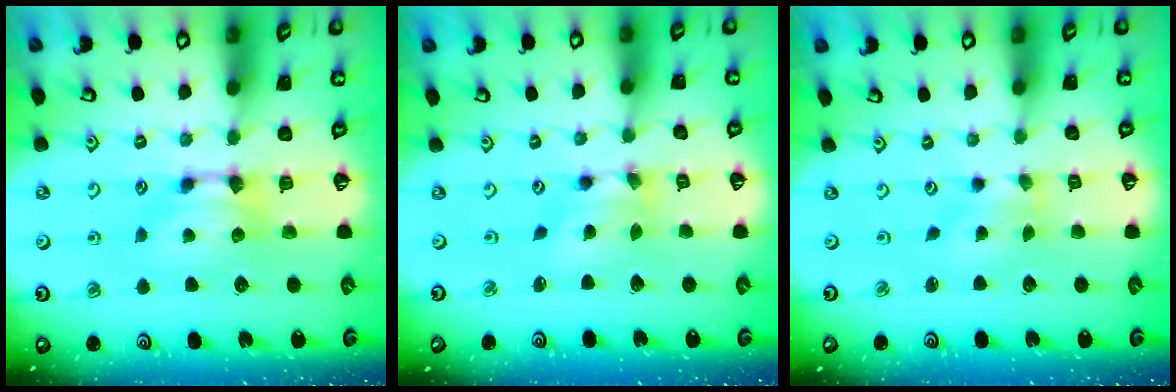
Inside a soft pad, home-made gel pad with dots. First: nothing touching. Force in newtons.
{"total": 2.6, "press": 2.1, "slide": 1.6}
{"total": 2.0, "press": 1.7, "slide": 1.0}